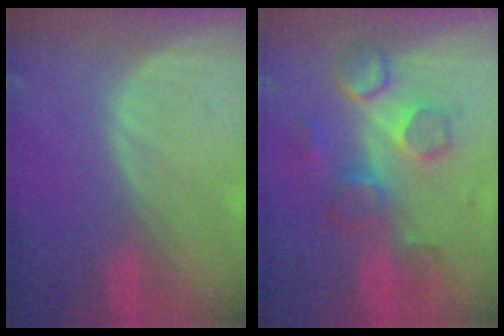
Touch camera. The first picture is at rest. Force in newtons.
{"total": 8.7, "press": 7.9, "slide": 3.6}